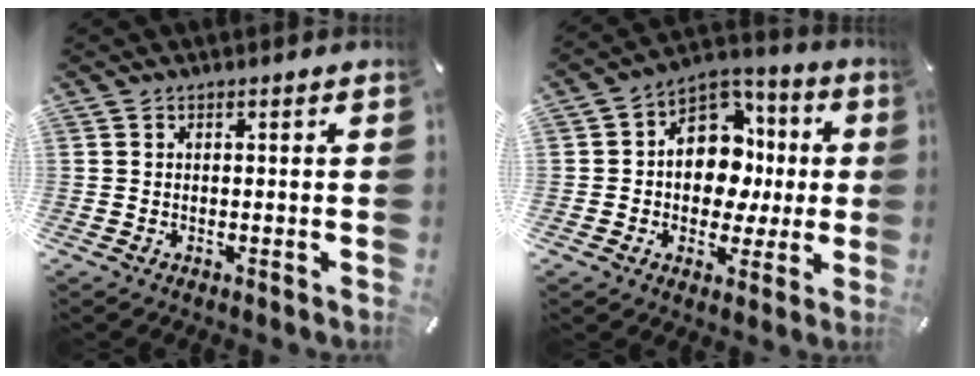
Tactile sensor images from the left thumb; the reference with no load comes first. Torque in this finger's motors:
{"motor_torque": [2.41, 2.37, 0.93, -0.65, 0.41]}